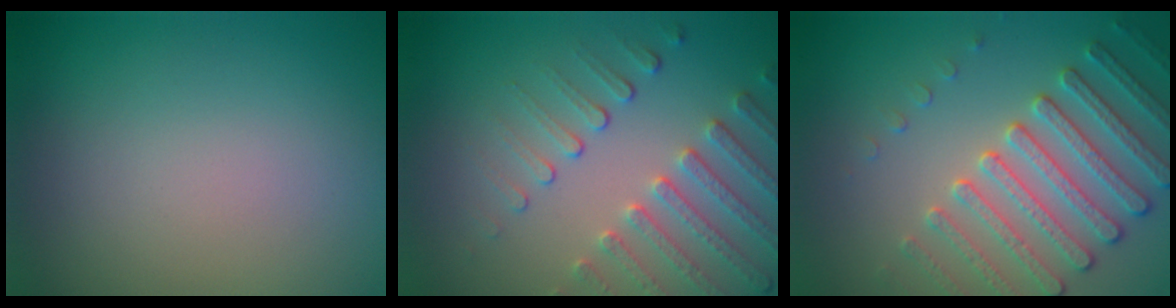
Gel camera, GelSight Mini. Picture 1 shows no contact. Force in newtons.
{"total": 4.7, "press": 3.7, "slide": 3.0}
{"total": 4.6, "press": 4.5, "slide": 0.7}